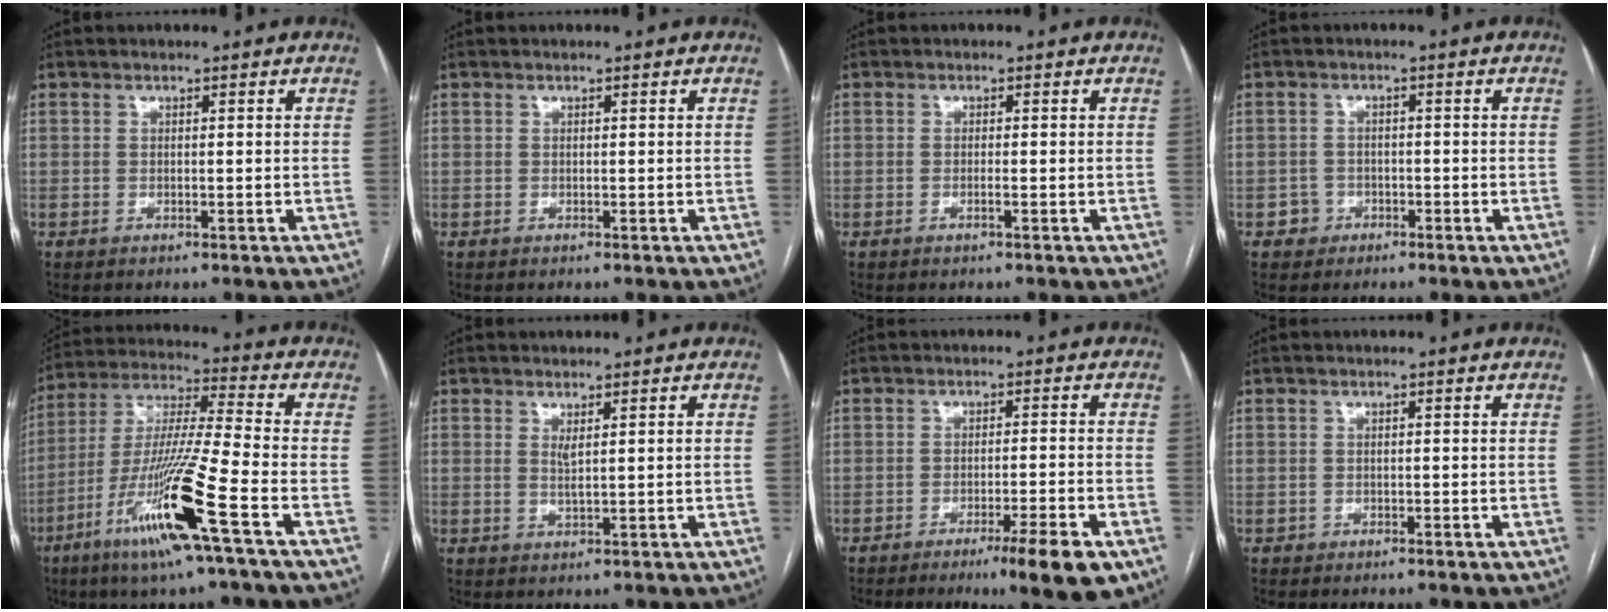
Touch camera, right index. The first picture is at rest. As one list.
[{"total": 0.0}, {"total": 0.9, "force": [-0.5, -0.1, 0.7], "torque": [-0.015, 0.001, -0.008]}, {"total": 2.5, "force": [-1.3, 2.2, -0.1], "torque": [0.011, 0.013, -0.024]}, {"total": 17.0, "force": [-7.9, -0.9, 15.0], "torque": [-0.311, -0.029, -0.152]}, {"total": 1.5, "force": [0.5, 0.0, 1.4], "torque": [-0.032, -0.006, 0.013]}, {"total": 8.1, "force": [-4.8, 0.1, 6.6], "torque": [-0.088, -0.015, -0.072]}, {"total": 0.8, "force": [-0.4, 0.6, -0.1], "torque": [-0.001, 0.005, -0.010]}]